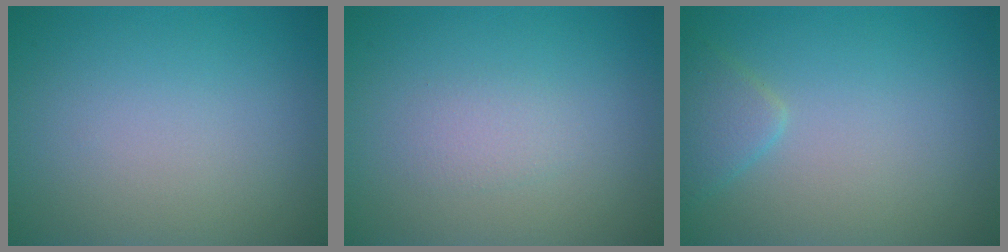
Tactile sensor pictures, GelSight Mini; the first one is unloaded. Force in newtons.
{"total": 1.1, "press": 1.1, "slide": 0.1}
{"total": 1.9, "press": 1.9, "slide": 0.1}